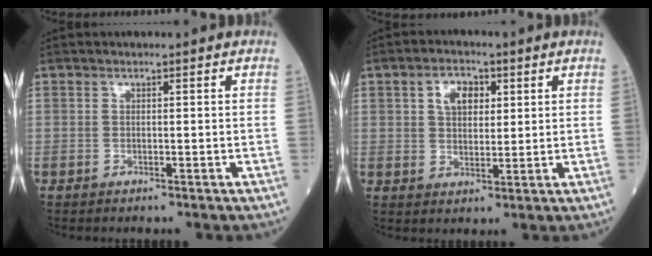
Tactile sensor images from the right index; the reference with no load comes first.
{"total": 5.1, "force": [1.9, 3.1, 3.6], "torque": [-0.064, 0.011, 0.034]}